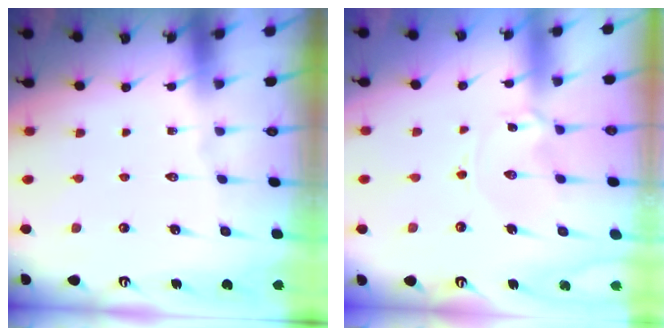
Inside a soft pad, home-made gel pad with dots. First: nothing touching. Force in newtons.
{"total": 1.5, "press": 1.5, "slide": 0.0}